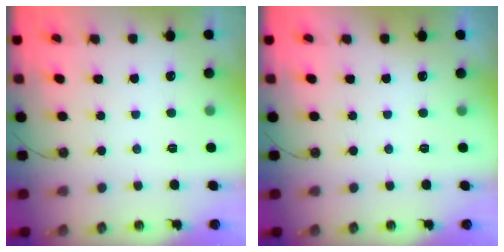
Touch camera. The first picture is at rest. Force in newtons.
{"total": 0.0}